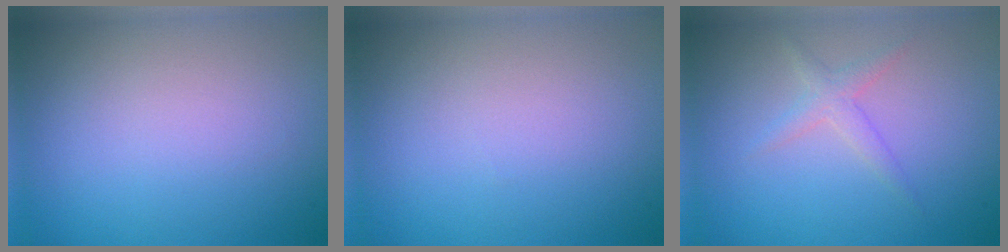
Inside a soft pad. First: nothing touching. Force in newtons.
{"total": 0.0}
{"total": 1.5, "press": 1.5, "slide": 0.1}